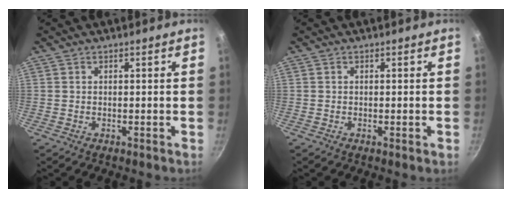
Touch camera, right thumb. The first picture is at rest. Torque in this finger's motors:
{"motor_torque": [-0.23, 0.07, -0.45, 0.08, -0.04]}